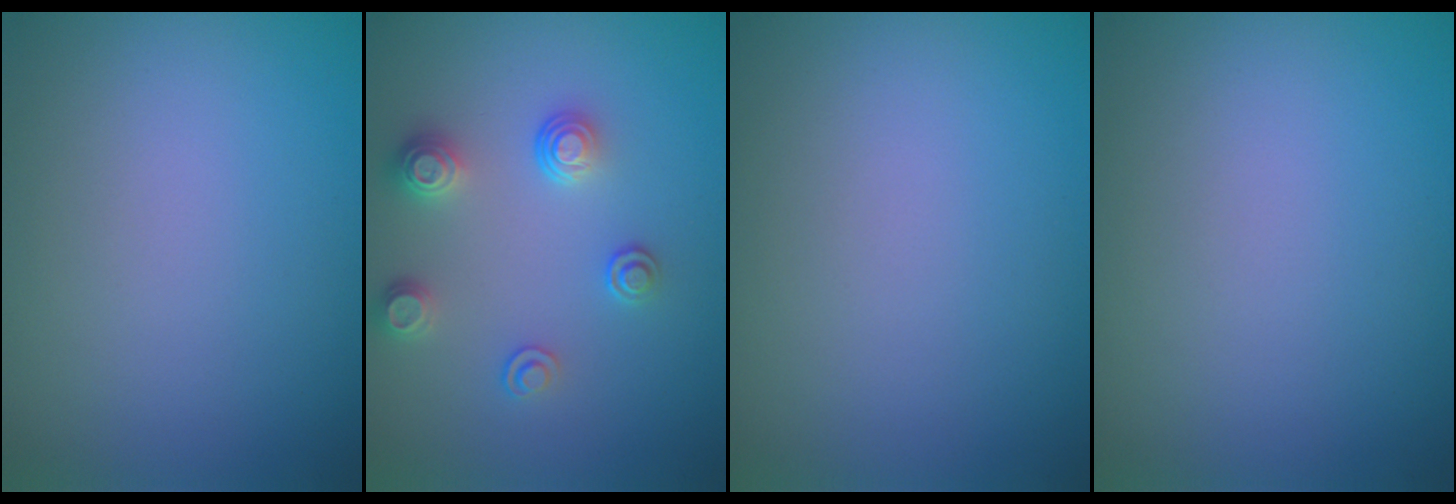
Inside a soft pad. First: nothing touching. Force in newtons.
{"total": 2.7, "press": 2.5, "slide": 0.9}
{"total": 0.0}
{"total": 0.0}